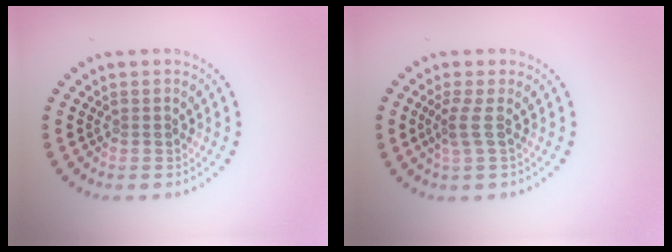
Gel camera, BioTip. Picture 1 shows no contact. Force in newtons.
{"total": 1.8, "press": 1.1, "slide": 1.4}